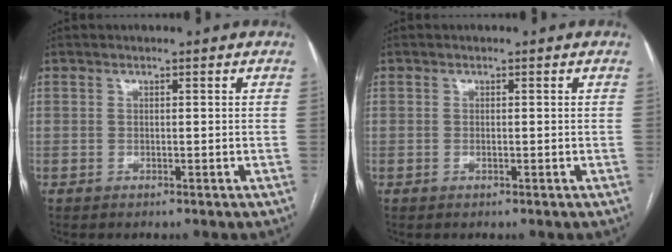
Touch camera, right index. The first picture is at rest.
{"total": 0.0}